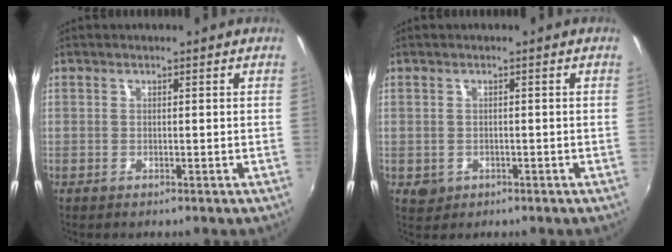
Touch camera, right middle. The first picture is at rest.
{"total": 2.4, "force": [-0.6, 2.2, 0.9], "torque": [-0.017, -0.003, -0.005]}